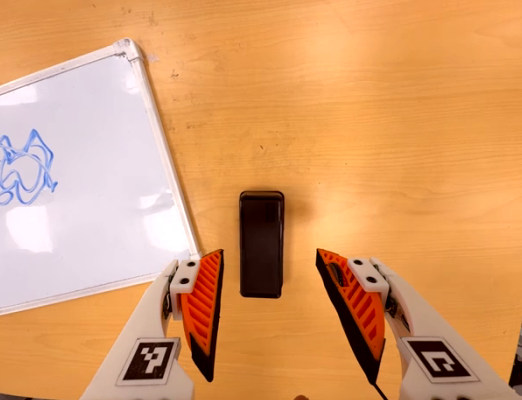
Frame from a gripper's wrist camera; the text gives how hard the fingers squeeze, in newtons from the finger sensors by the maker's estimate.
{"total": 0.0}